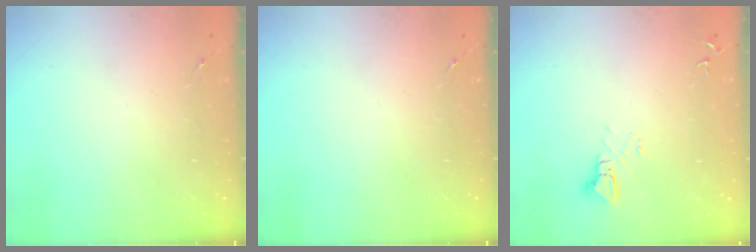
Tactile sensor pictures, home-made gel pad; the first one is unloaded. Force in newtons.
{"total": 0.0}
{"total": 2.7, "press": 2.7, "slide": 0.1}